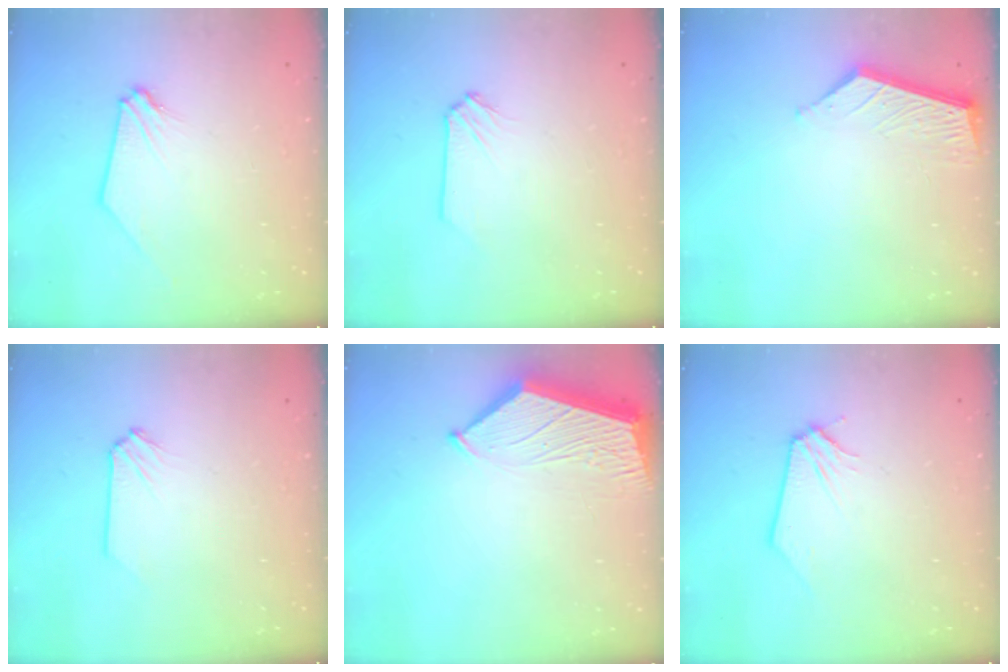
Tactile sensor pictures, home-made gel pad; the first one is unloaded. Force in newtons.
{"total": 0.0}
{"total": 6.3, "press": 6.3, "slide": 0.6}
{"total": 0.0}
{"total": 6.2, "press": 6.2, "slide": 0.8}
{"total": 0.0}